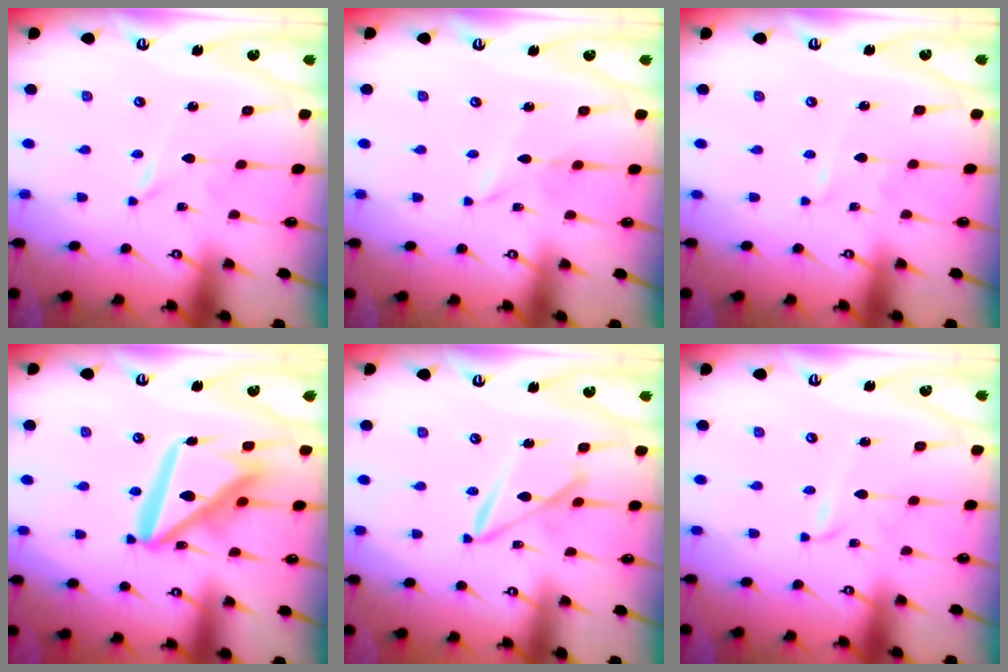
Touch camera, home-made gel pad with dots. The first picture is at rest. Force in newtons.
{"total": 2.3, "press": 2.3, "slide": 0.3}
{"total": 0.9, "press": 0.9, "slide": 0.1}
{"total": 18.4, "press": 18.3, "slide": 2.1}
{"total": 10.2, "press": 10.2, "slide": 0.8}
{"total": 2.0, "press": 2.0, "slide": 0.2}